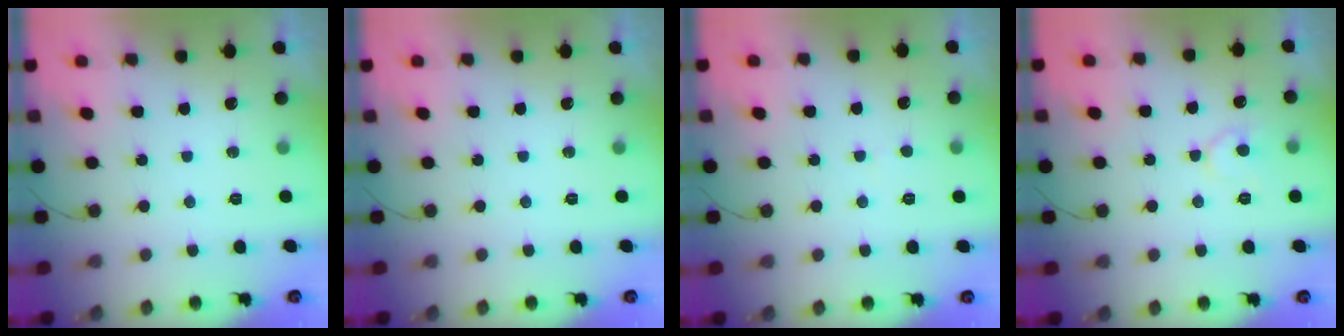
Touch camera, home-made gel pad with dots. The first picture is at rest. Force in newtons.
{"total": 0.0}
{"total": 2.0, "press": 2.0, "slide": 0.1}
{"total": 7.1, "press": 7.1, "slide": 0.4}